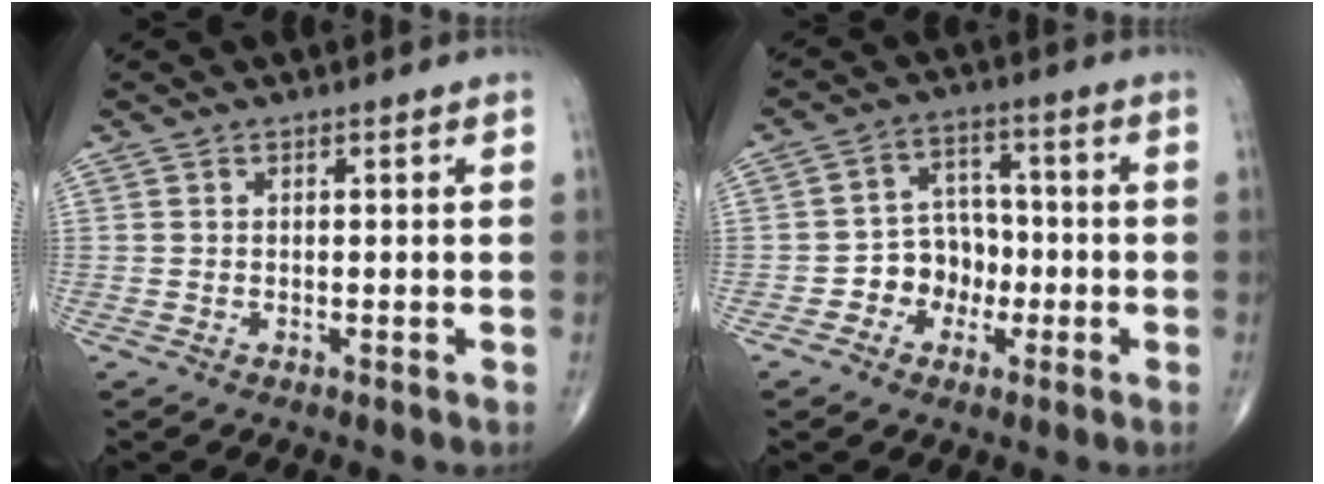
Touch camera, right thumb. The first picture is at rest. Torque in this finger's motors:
{"motor_torque": [0.59, 0.18, 0.41, -0.20, 0.00]}